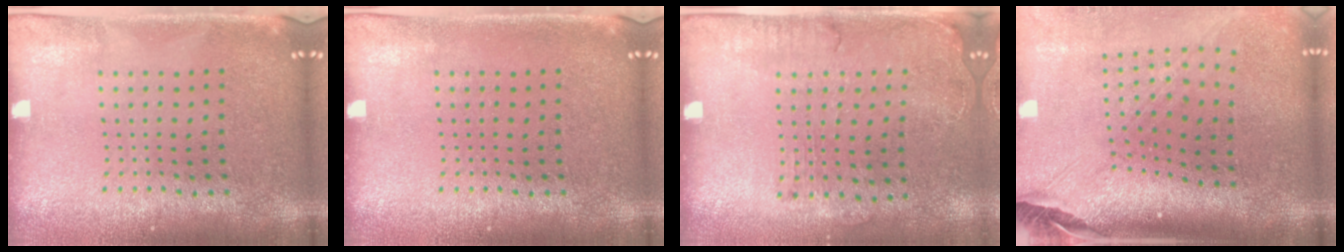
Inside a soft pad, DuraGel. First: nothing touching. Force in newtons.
{"total": 0.0}
{"total": 1.6, "press": 1.4, "slide": 0.8}
{"total": 2.9, "press": 2.2, "slide": 2.0}